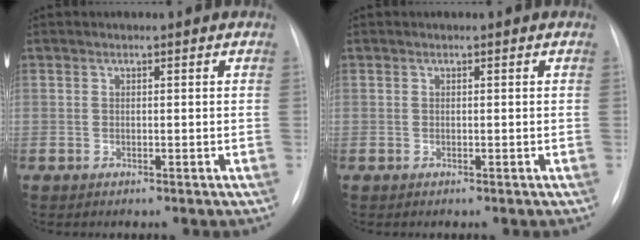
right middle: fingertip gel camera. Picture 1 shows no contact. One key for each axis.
{"total": 0.0}